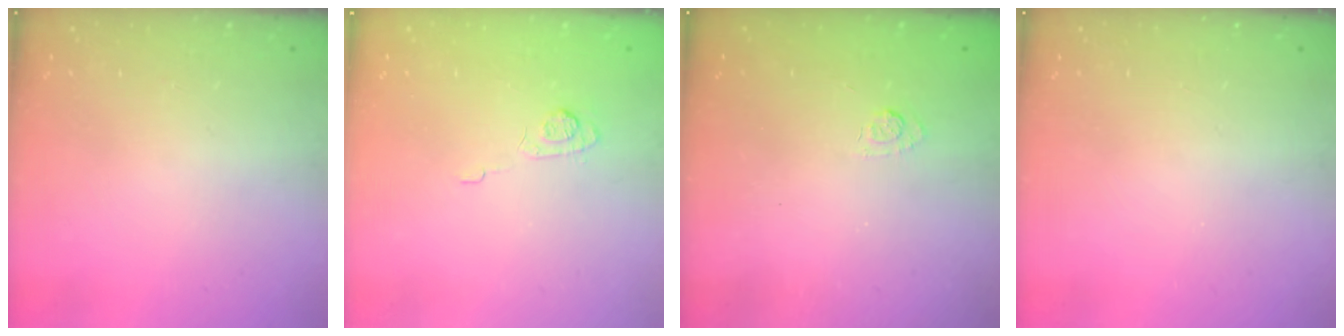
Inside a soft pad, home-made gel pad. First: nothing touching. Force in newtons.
{"total": 6.8, "press": 6.7, "slide": 1.4}
{"total": 2.2, "press": 1.6, "slide": 1.4}
{"total": 0.0}